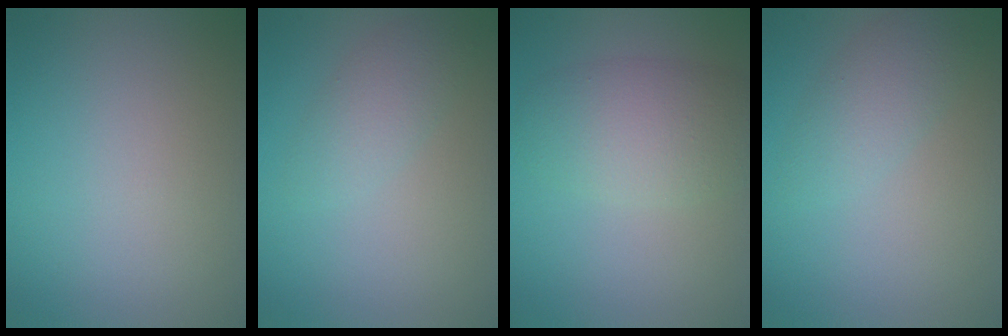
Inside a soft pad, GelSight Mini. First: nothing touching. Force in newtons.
{"total": 2.2, "press": 2.2, "slide": 0.1}
{"total": 4.6, "press": 4.6, "slide": 0.1}
{"total": 1.7, "press": 1.7, "slide": 0.0}